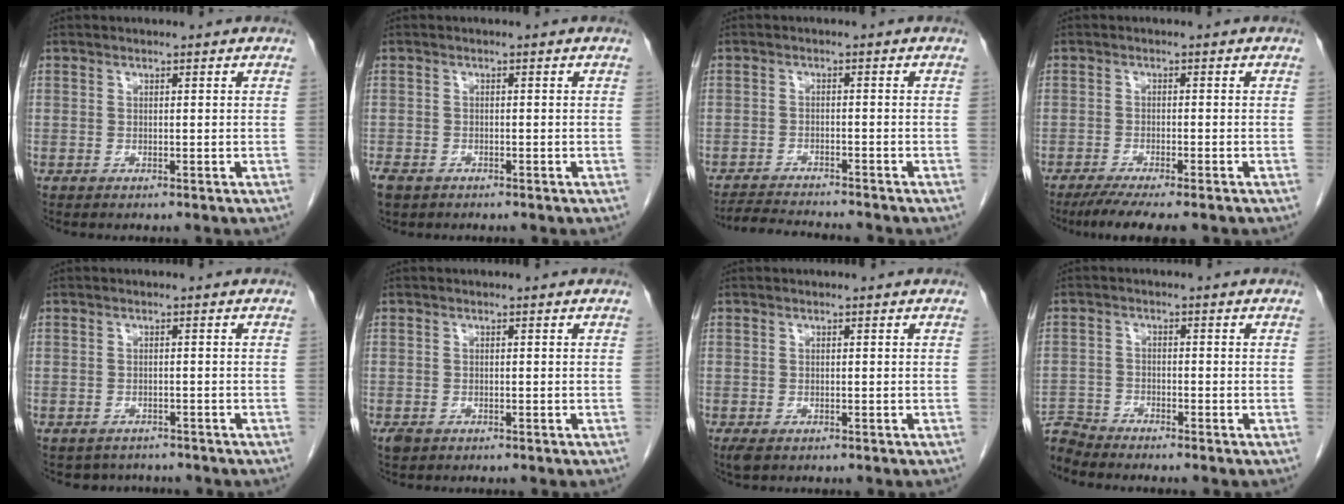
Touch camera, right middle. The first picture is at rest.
{"total": 3.1, "force": [-2.2, 1.9, 1.2], "torque": [-0.026, -0.004, -0.032]}
{"total": 6.6, "force": [-6.3, 0.0, 1.8], "torque": [-0.026, -0.012, -0.102]}
{"total": 7.0, "force": [-5.6, 0.4, 4.1], "torque": [-0.061, -0.017, -0.088]}
{"total": 3.7, "force": [-3.2, 1.7, 0.0], "torque": [0.001, 0.007, -0.042]}
{"total": 1.2, "force": [-0.7, 0.7, 0.6], "torque": [-0.017, -0.001, -0.008]}
{"total": 2.1, "force": [-1.3, 1.0, 1.3], "torque": [-0.027, -0.006, -0.015]}
{"total": 4.1, "force": [-4.0, -0.4, -0.7], "torque": [0.020, -0.007, -0.075]}